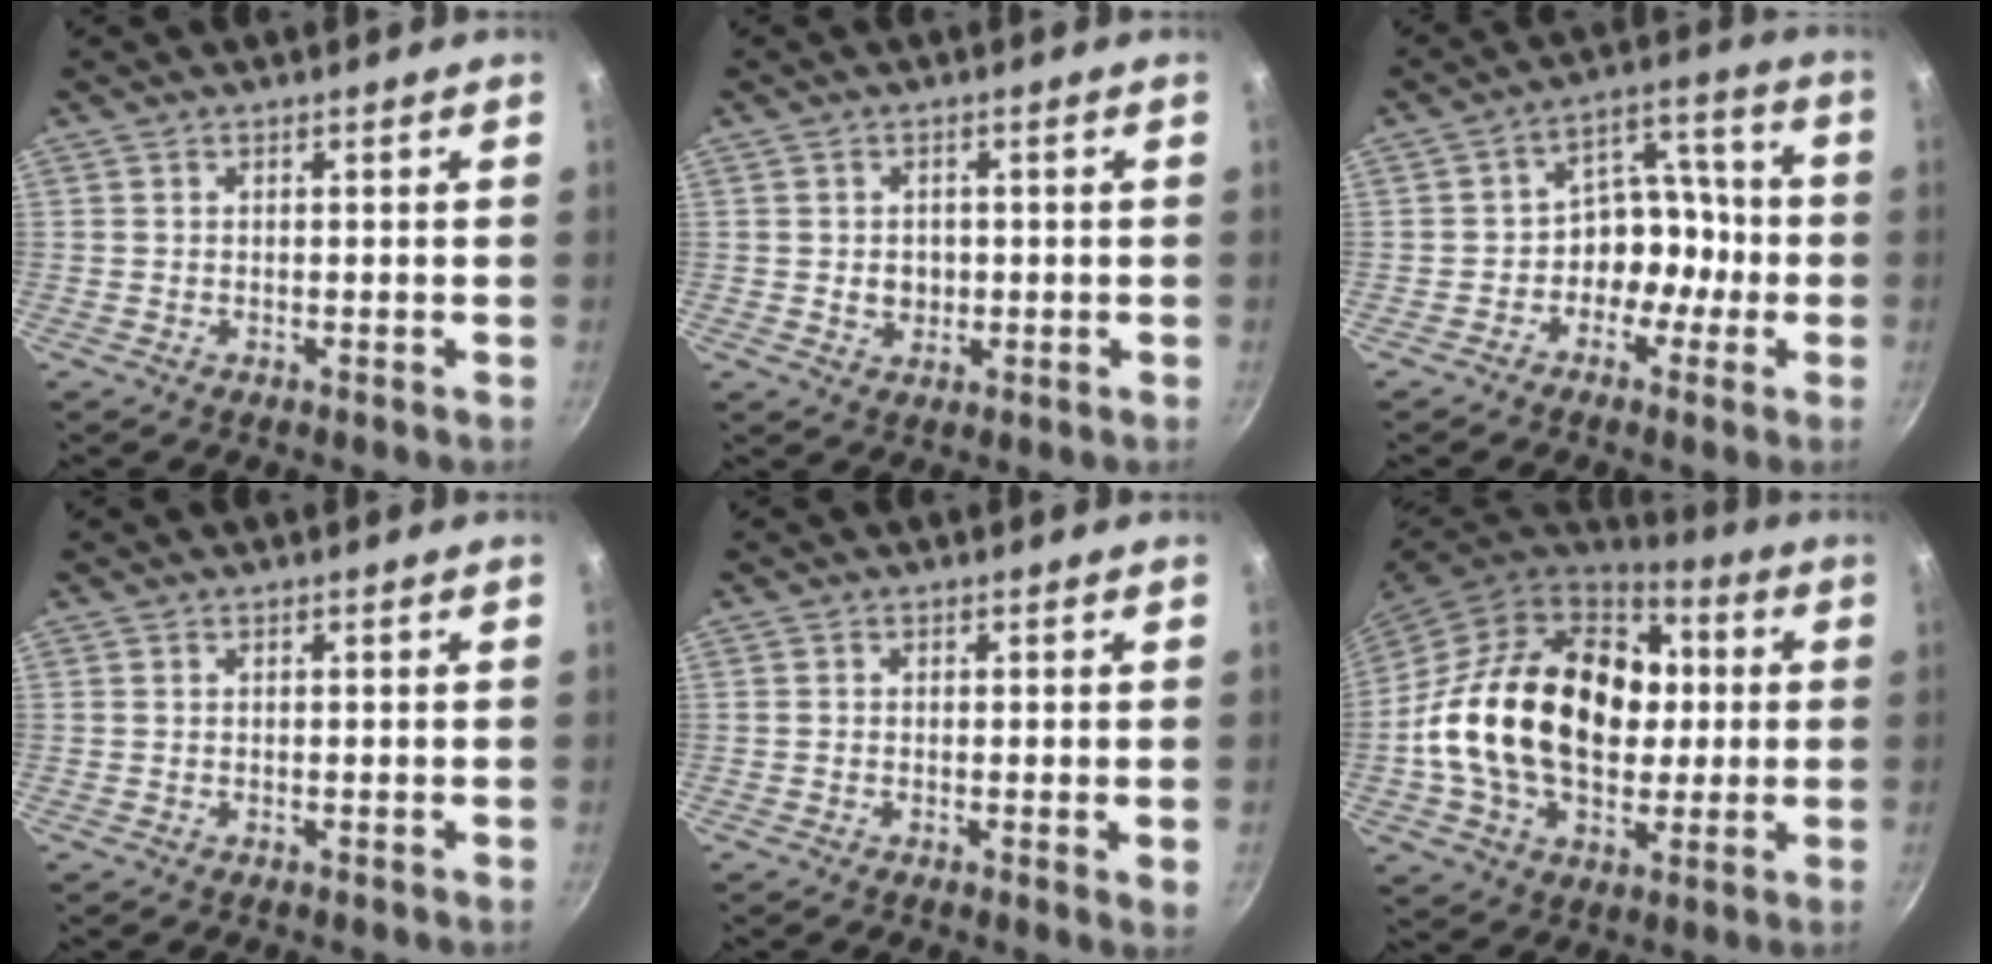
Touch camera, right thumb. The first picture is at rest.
{"total": 3.1, "force": [-0.1, 2.7, 1.5], "torque": [-0.013, 0.001, 0.001]}
{"total": 9.6, "force": [-3.0, 7.4, 5.2], "torque": [-0.016, 0.061, -0.054]}
{"total": 0.0}
{"total": 1.7, "force": [-0.1, 0.1, 1.7], "torque": [-0.027, -0.006, -0.006]}
{"total": 26.8, "force": [1.3, 18.8, 19.1], "torque": [-0.294, 0.029, 0.024]}